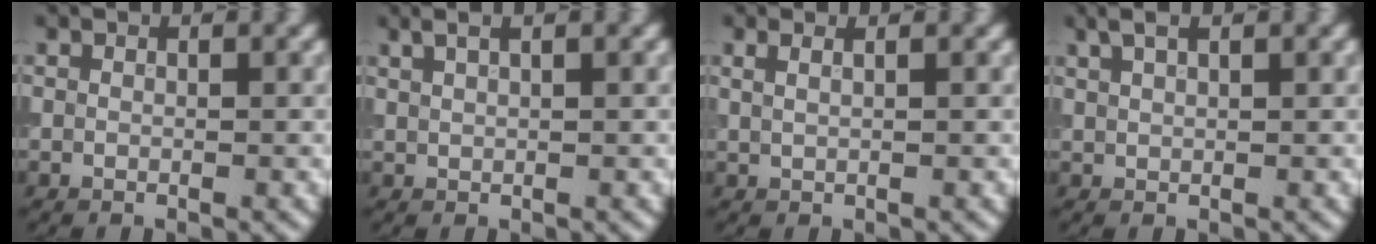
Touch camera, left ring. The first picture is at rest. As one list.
[{"total": 3.1, "force": [1.9, 1.2, 2.1], "torque": [-0.020, 0.008, 0.015]}, {"total": 2.8, "force": [1.6, 1.5, 1.8], "torque": [-0.008, 0.013, -0.002]}, {"total": 2.5, "force": [1.7, 0.7, 1.8], "torque": [-0.027, 0.006, 0.028]}]